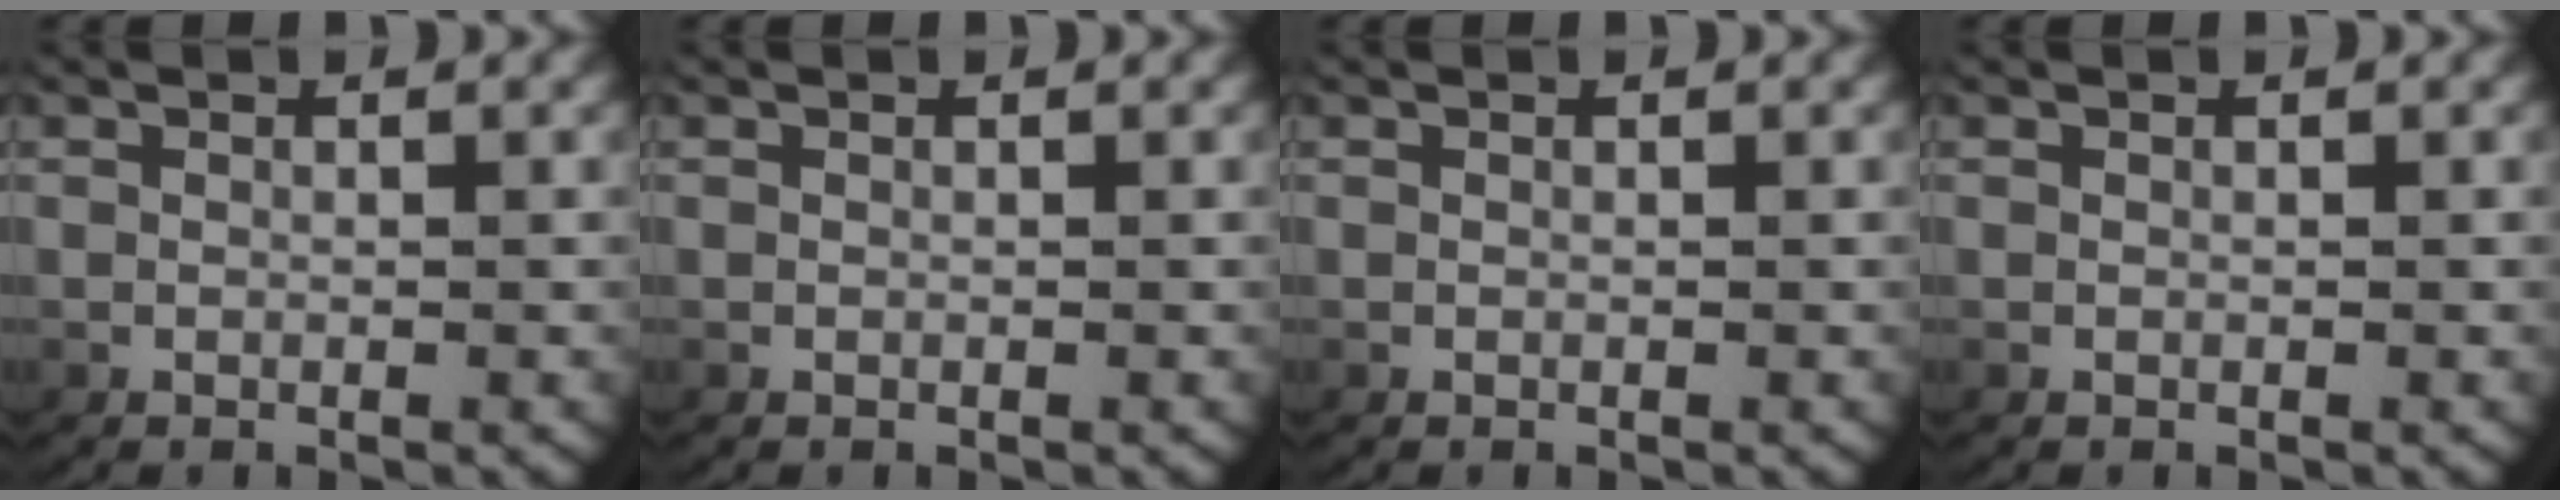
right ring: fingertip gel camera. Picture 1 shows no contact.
{"total": 0.0}
{"total": 0.0}
{"total": 0.0}